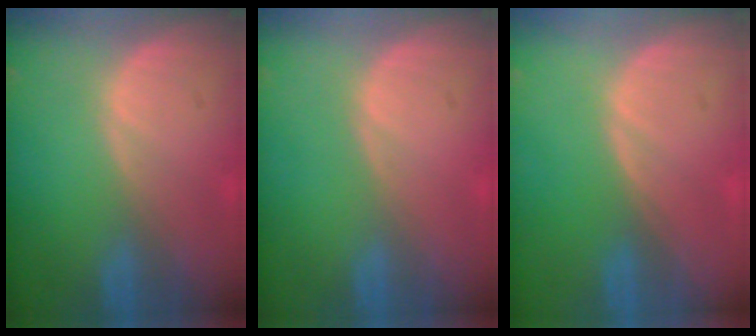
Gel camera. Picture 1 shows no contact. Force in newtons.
{"total": 0.0}
{"total": 0.0}